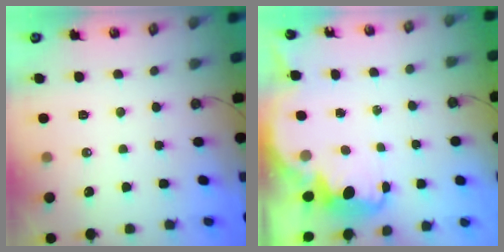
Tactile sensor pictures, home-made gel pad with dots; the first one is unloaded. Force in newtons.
{"total": 2.7, "press": 2.7, "slide": 0.4}